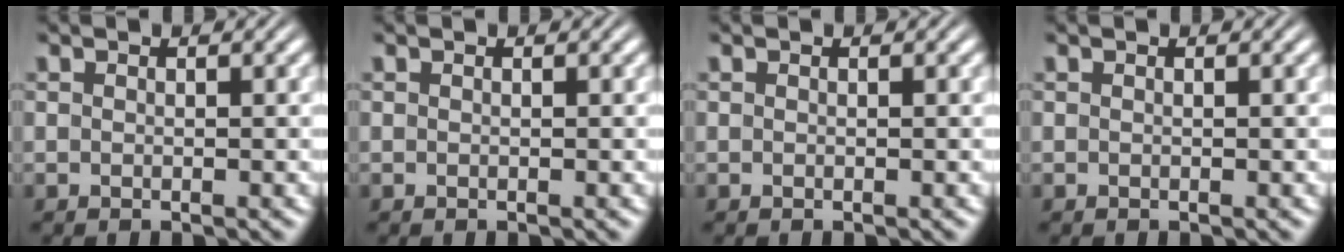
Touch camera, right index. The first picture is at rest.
{"total": 0.0}
{"total": 0.0}
{"total": 0.0}